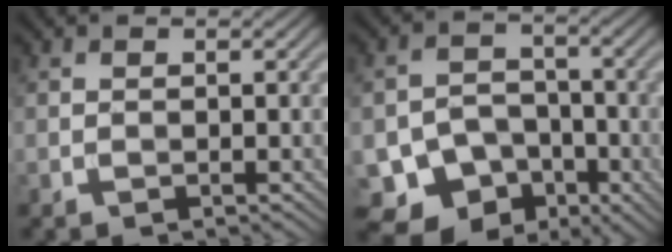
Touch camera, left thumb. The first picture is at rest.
{"total": 9.7, "force": [-5.6, 7.2, 3.4], "torque": [-0.053, -0.015, -0.108]}